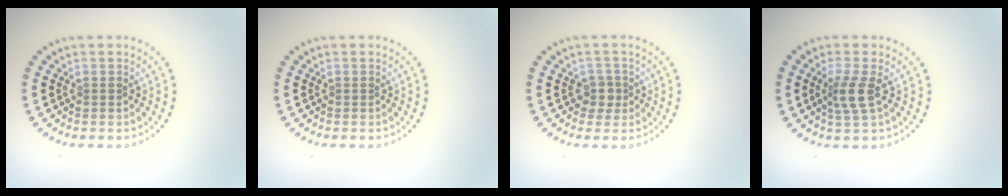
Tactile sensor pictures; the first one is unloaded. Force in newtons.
{"total": 0.0}
{"total": 1.8, "press": 1.5, "slide": 1.0}
{"total": 2.6, "press": 2.0, "slide": 1.7}